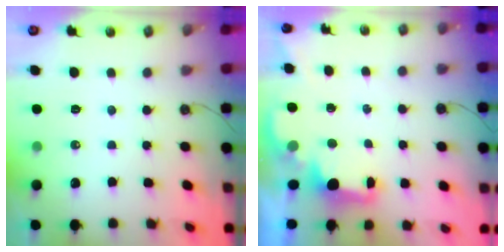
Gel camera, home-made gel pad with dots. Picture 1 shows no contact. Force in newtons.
{"total": 2.4, "press": 2.3, "slide": 0.8}